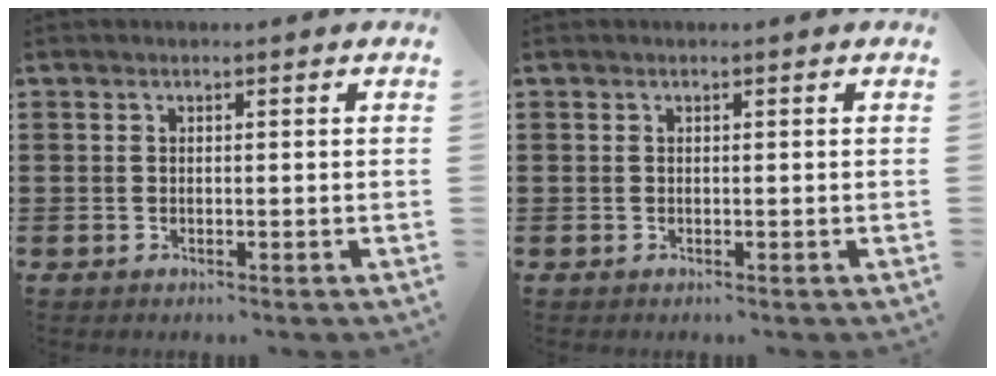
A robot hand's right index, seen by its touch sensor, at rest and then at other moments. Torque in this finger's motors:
{"motor_torque": [-0.12, 0.08, 0.00, -0.01]}